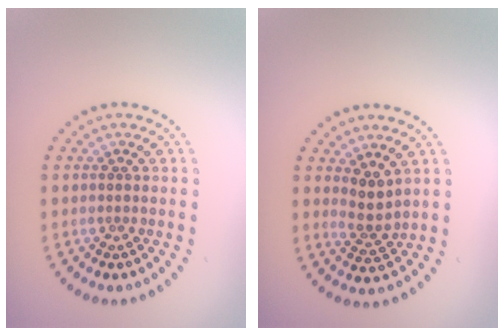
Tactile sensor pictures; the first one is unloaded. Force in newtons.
{"total": 2.3, "press": 1.8, "slide": 1.5}